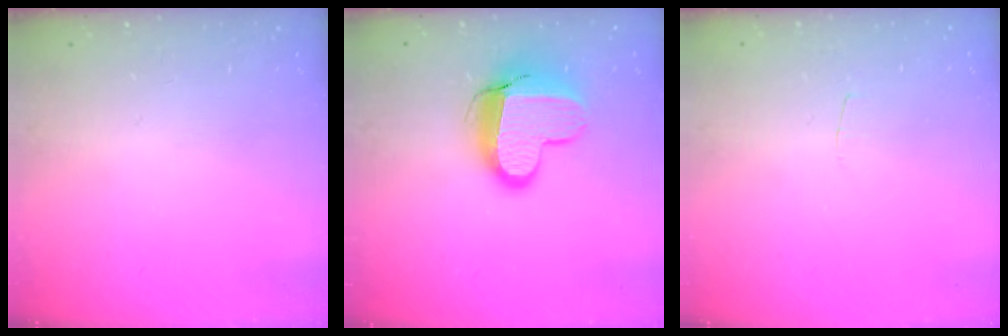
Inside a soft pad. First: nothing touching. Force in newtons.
{"total": 13.3, "press": 13.3, "slide": 0.9}
{"total": 2.0, "press": 2.0, "slide": 0.2}